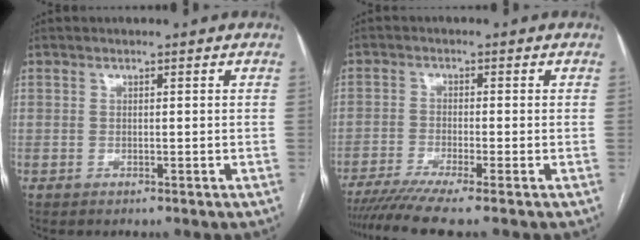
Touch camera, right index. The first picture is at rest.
{"total": 7.6, "force": [-6.1, -0.8, 4.5], "torque": [-0.071, -0.013, -0.101]}